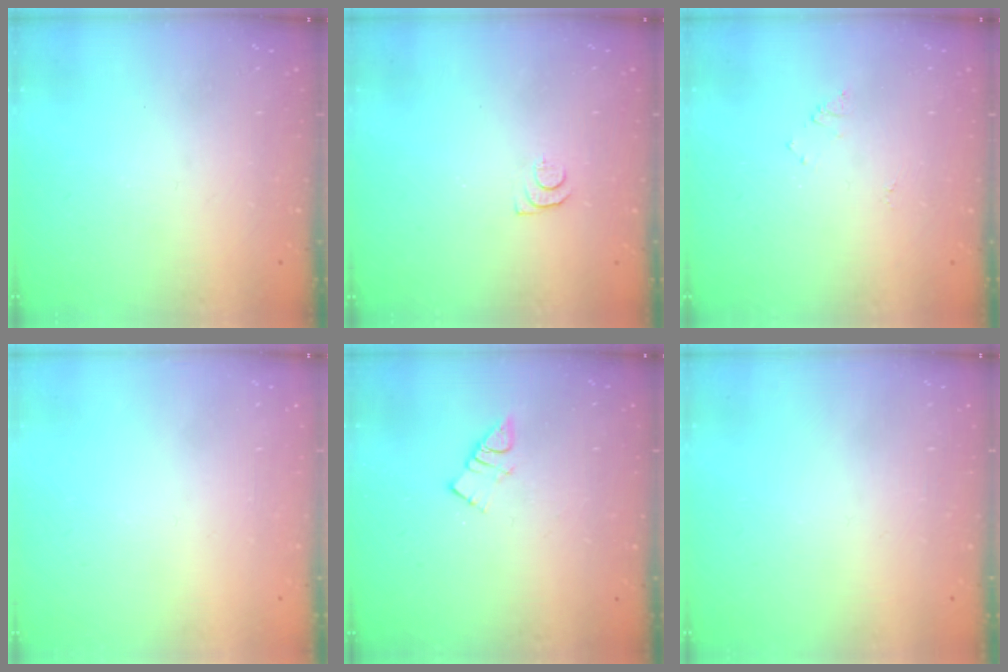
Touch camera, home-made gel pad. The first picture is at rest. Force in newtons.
{"total": 4.4, "press": 4.4, "slide": 0.6}
{"total": 4.7, "press": 4.7, "slide": 0.6}
{"total": 1.7, "press": 1.7, "slide": 0.1}
{"total": 3.9, "press": 3.9, "slide": 0.3}
{"total": 1.8, "press": 1.8, "slide": 0.1}